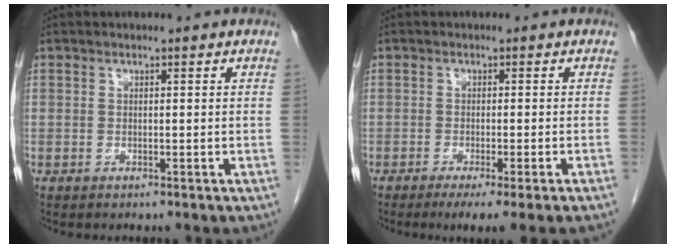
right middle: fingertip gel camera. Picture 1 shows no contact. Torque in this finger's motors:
{"motor_torque": [0.79, -0.77, 0.09, 0.07]}